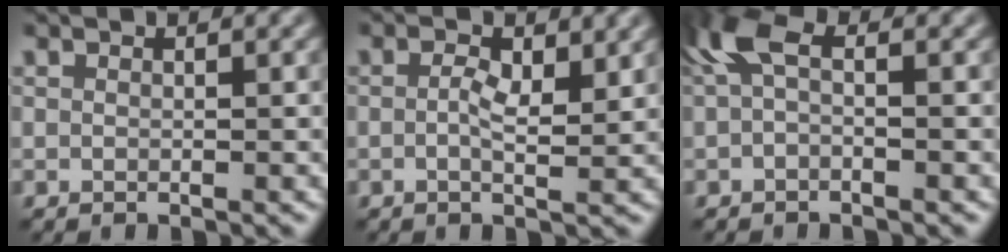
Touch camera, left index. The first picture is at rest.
{"total": 2.2, "force": [0.5, 0.8, 2.0], "torque": [-0.041, -0.002, 0.007]}
{"total": 3.2, "force": [0.3, 1.3, 2.8], "torque": [-0.062, 0.011, -0.005]}